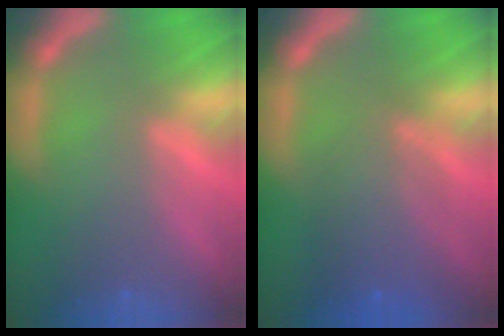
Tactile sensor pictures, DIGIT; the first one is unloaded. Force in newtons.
{"total": 5.1}